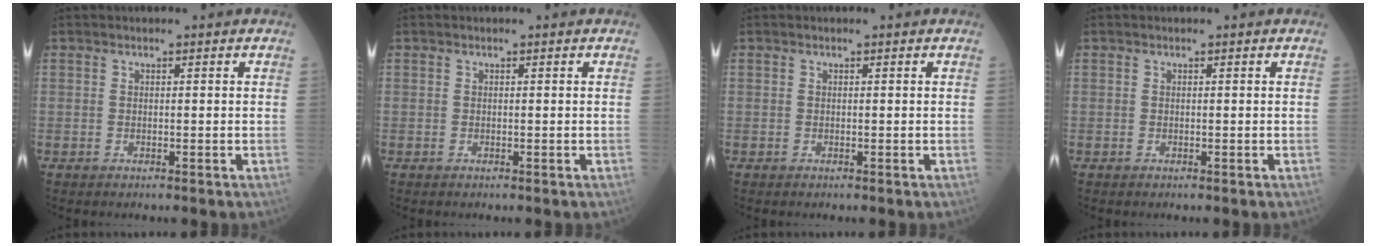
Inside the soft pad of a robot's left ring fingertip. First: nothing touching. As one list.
[{"total": 0.0}, {"total": 0.0}, {"total": 0.0}]